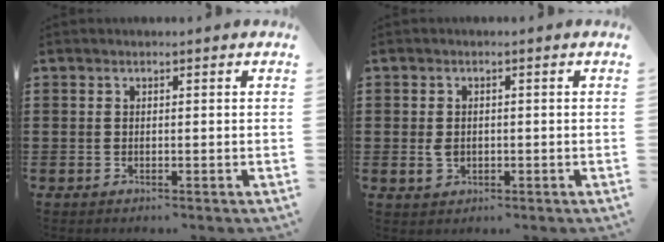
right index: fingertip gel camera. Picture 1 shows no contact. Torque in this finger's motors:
{"motor_torque": [1.08, 1.06, 0.02, 0.04]}